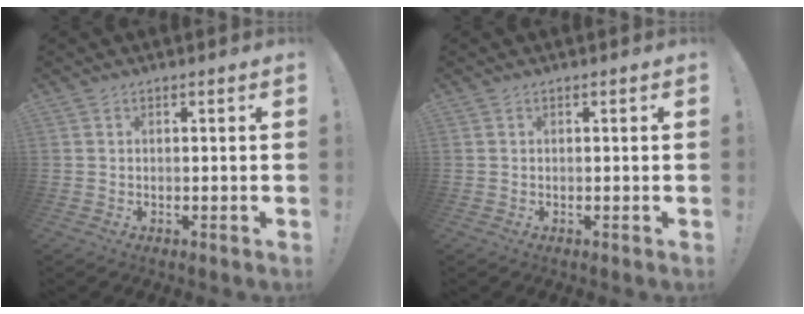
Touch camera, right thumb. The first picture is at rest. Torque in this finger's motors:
{"motor_torque": [0.00, 0.00, 0.00, 0.00, 0.00]}